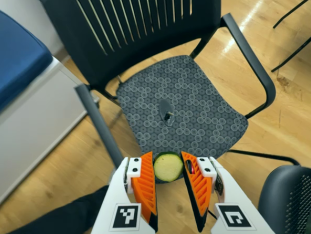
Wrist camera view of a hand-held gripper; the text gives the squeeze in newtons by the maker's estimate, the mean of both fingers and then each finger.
{"total": 9.3, "left": 9.4, "right": 9.2}